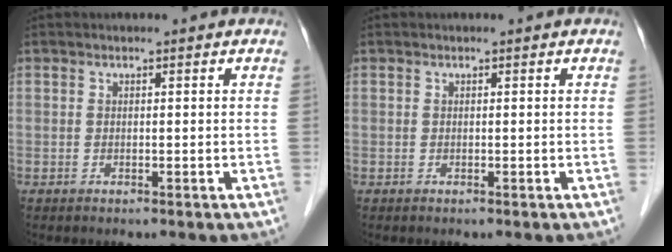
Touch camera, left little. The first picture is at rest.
{"total": 0.0}